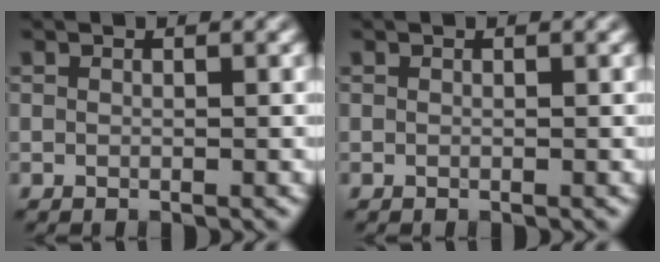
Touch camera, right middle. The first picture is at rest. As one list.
[{"total": 0.0}]